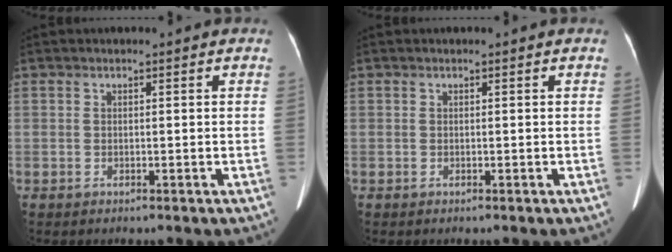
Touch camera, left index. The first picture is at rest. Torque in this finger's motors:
{"motor_torque": [0.01, 0.06, 0.03, 0.00]}